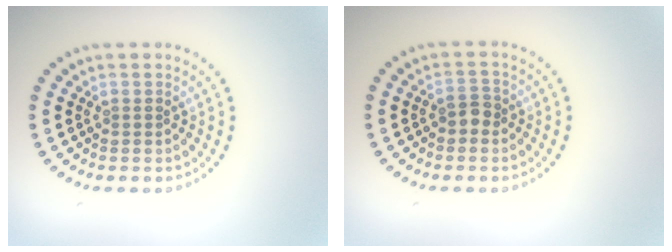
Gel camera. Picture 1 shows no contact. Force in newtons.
{"total": 1.5, "press": 1.3, "slide": 0.6}